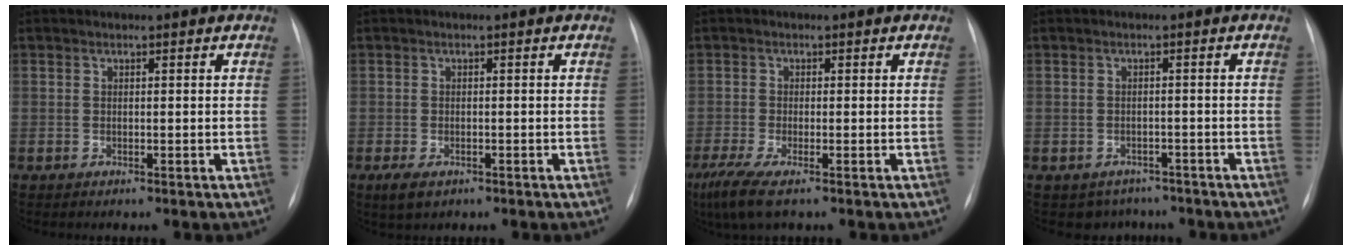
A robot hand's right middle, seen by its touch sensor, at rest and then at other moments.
{"total": 2.8, "force": [-1.4, 1.5, 1.9], "torque": [-0.041, -0.004, -0.016]}
{"total": 4.9, "force": [-2.9, 0.8, 3.8], "torque": [-0.082, -0.017, -0.054]}
{"total": 4.1, "force": [-3.2, 2.5, 0.0], "torque": [0.005, 0.014, -0.041]}